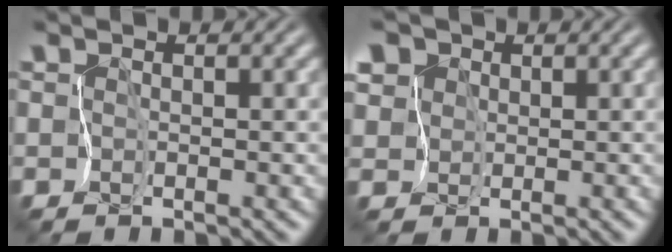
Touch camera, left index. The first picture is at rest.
{"total": 8.0, "force": [4.4, 5.8, 3.4], "torque": [-0.075, 0.024, 0.046]}